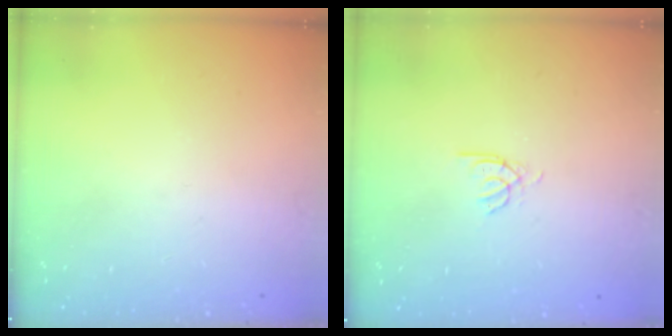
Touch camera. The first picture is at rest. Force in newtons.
{"total": 2.4, "press": 2.3, "slide": 0.4}